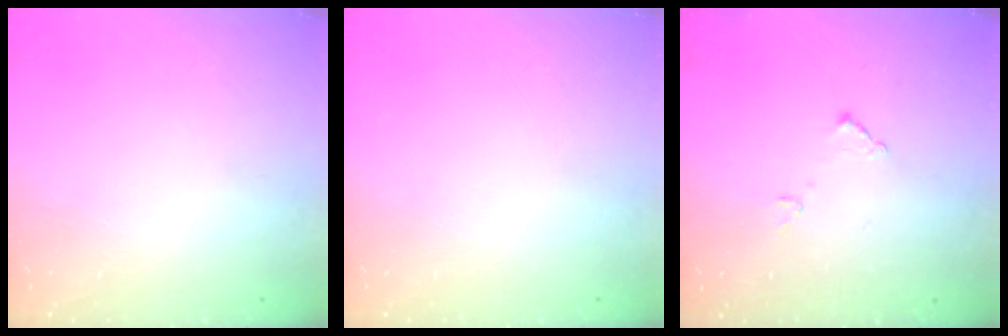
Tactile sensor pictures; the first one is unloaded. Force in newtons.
{"total": 0.0}
{"total": 7.1, "press": 7.1, "slide": 0.3}